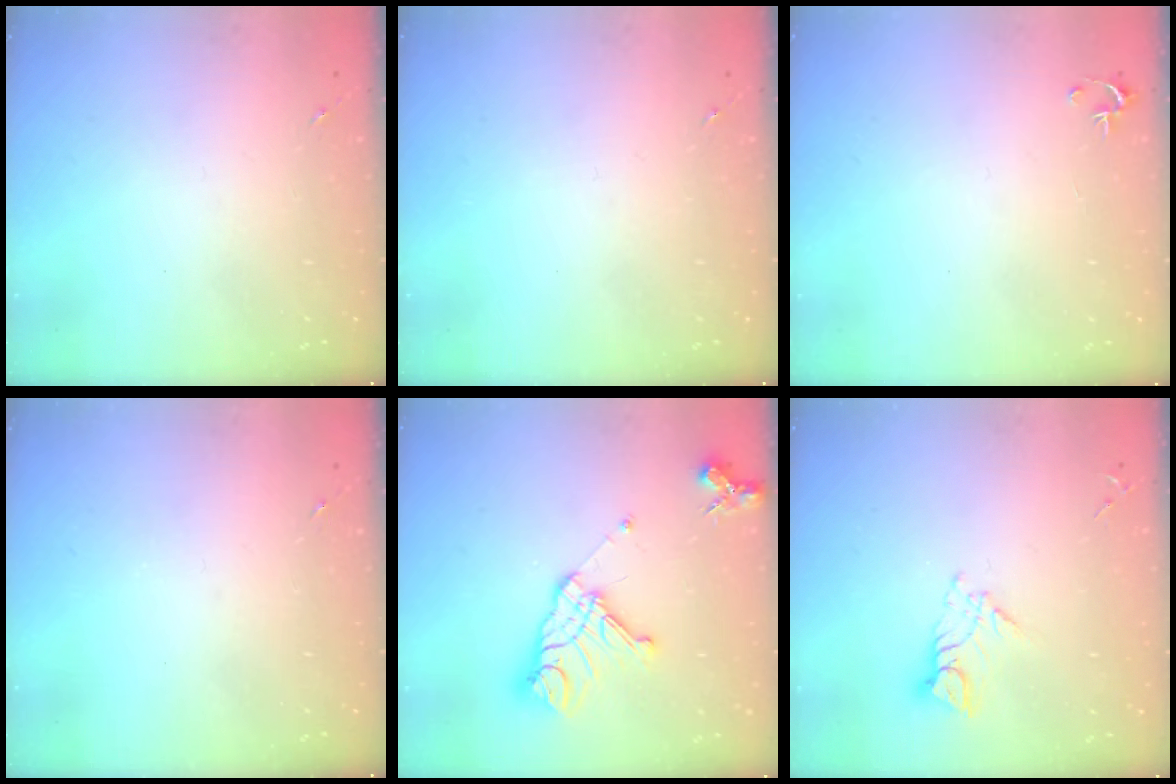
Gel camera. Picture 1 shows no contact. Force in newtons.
{"total": 0.0}
{"total": 2.5, "press": 2.5, "slide": 0.2}
{"total": 0.0}
{"total": 15.6, "press": 15.5, "slide": 1.8}
{"total": 7.5, "press": 7.4, "slide": 0.6}